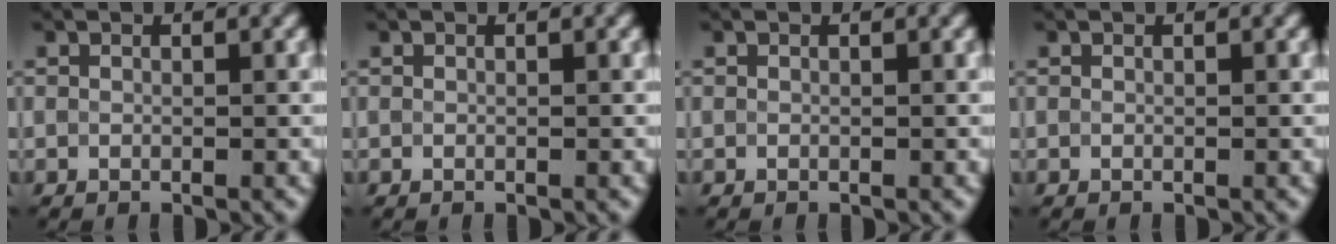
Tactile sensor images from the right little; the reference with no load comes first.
{"total": 0.0}
{"total": 0.0}
{"total": 0.0}